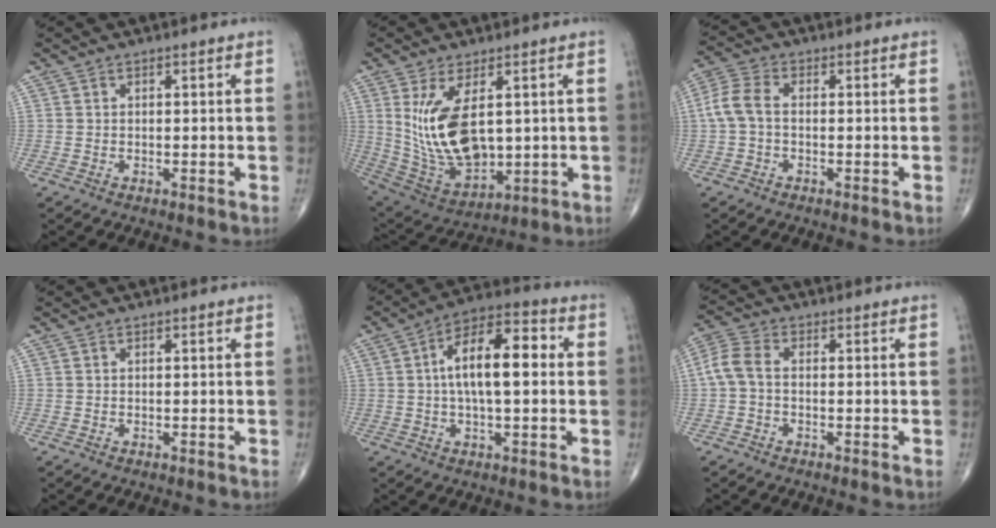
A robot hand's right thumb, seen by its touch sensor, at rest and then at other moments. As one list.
[{"total": 15.4, "force": [2.8, 7.9, 13.0], "torque": [-0.235, -0.020, 0.081]}, {"total": 5.4, "force": [-0.4, 3.2, 4.3], "torque": [-0.104, 0.016, -0.016]}, {"total": 0.0}, {"total": 13.8, "force": [1.3, 5.9, 12.4], "torque": [-0.199, 0.030, 0.012]}, {"total": 4.9, "force": [-0.4, 3.0, 3.9], "torque": [-0.093, 0.015, -0.019]}]